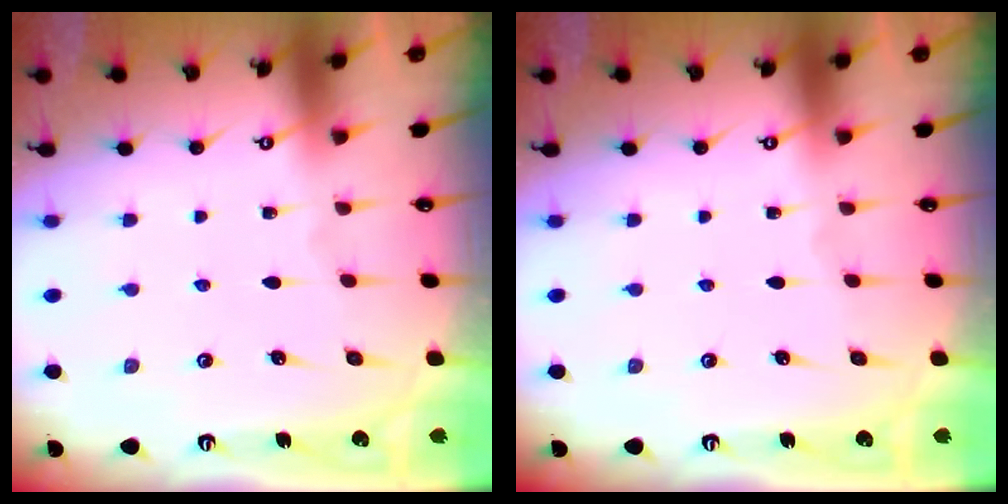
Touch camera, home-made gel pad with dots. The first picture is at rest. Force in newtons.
{"total": 0.0}